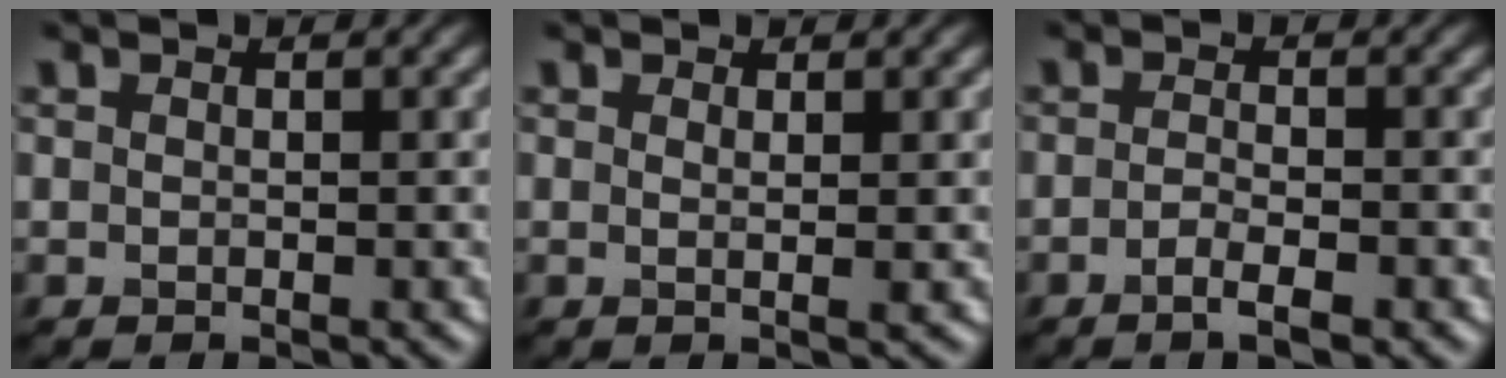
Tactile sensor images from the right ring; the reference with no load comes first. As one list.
[{"total": 1.1, "force": [0.3, 0.2, 1.0], "torque": [-0.012, -0.002, 0.002]}, {"total": 2.3, "force": [-1.2, 0.6, 1.9], "torque": [-0.035, 0.001, -0.024]}]